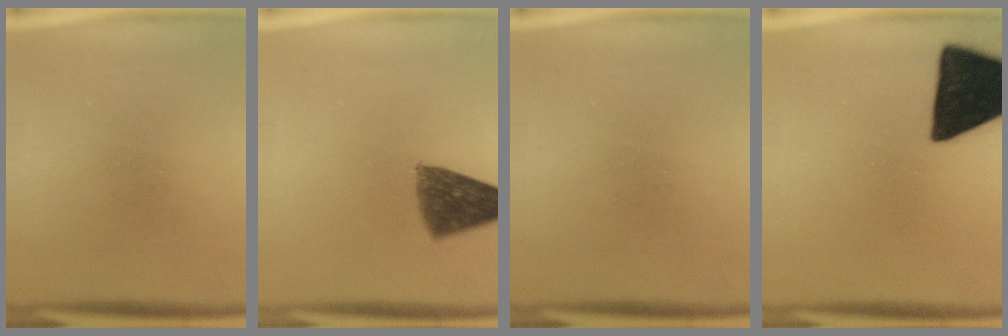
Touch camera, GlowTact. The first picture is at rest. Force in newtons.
{"total": 8.5}
{"total": 0.0}
{"total": 19.2}